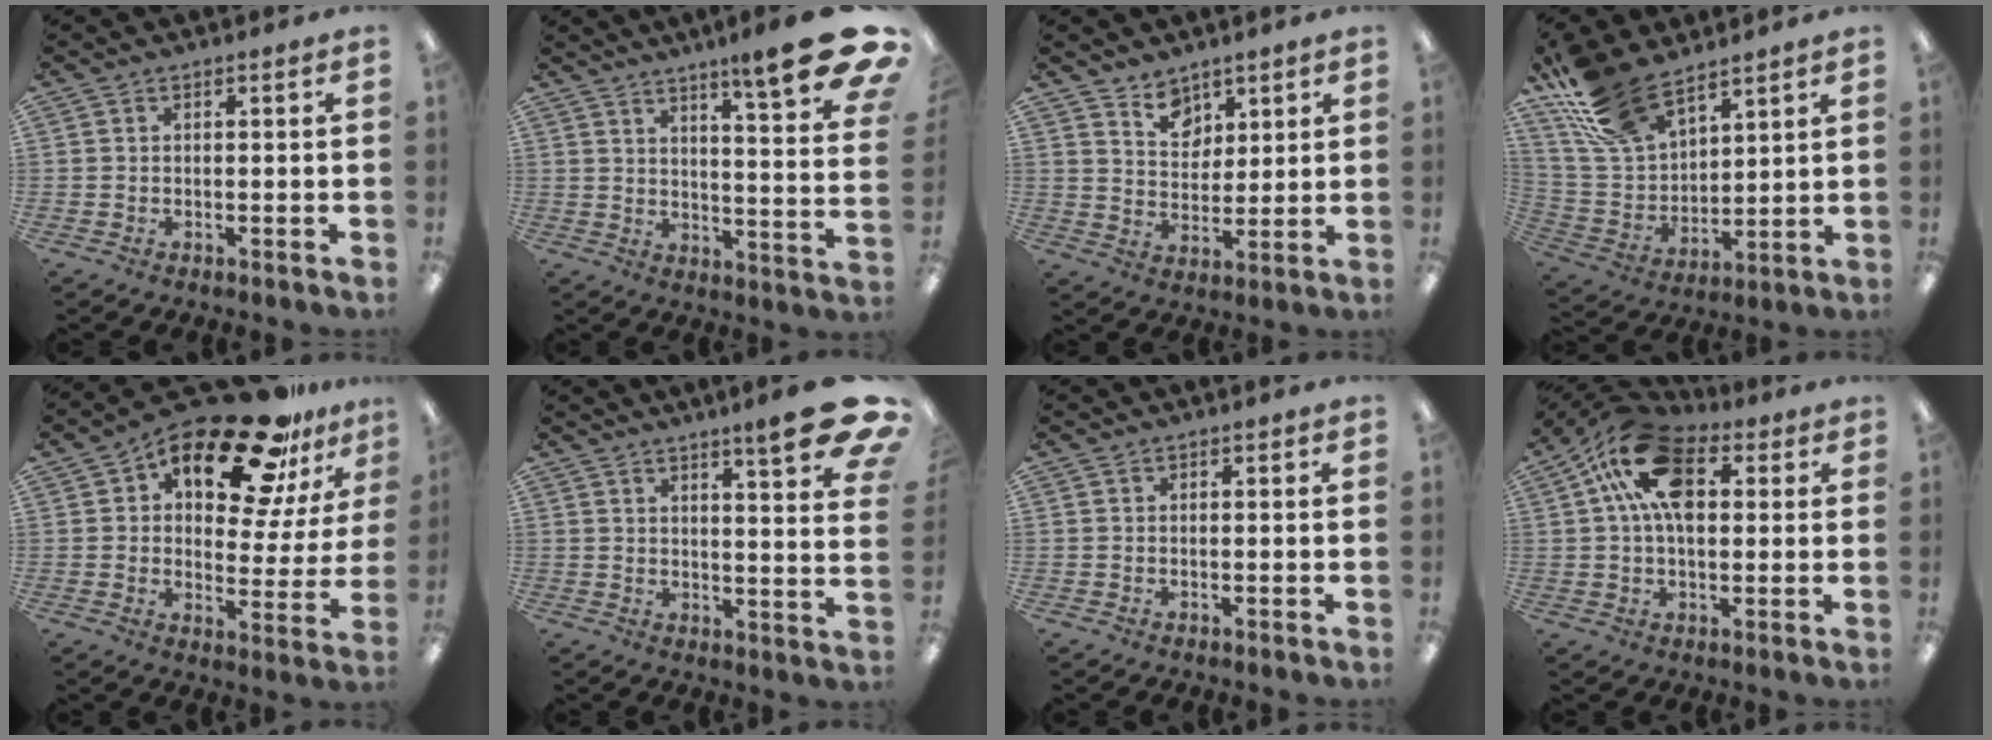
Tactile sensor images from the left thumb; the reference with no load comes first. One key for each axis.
{"total": 14.9, "fx": 10.4, "fy": 2.0, "fz": 10.4, "tx": -0.152, "ty": -0.083, "tz": 0.163}
{"total": 7.7, "fx": 5.7, "fy": 5.1, "fz": 1.4, "tx": -0.014, "ty": -0.033, "tz": 0.103}
{"total": 16.9, "fx": 12.9, "fy": 7.8, "fz": 7.5, "tx": -0.176, "ty": -0.056, "tz": 0.245}
{"total": 21.4, "fx": 14.9, "fy": 8.2, "fz": 13.0, "tx": -0.203, "ty": -0.101, "tz": 0.250}
{"total": 11.6, "fx": 7.7, "fy": 1.8, "fz": 8.5, "tx": -0.104, "ty": -0.057, "tz": 0.120}
{"total": 0.0}
{"total": 17.0, "fx": 5.5, "fy": 10.5, "fz": 12.2, "tx": -0.223, "ty": 0.008, "tz": 0.101}